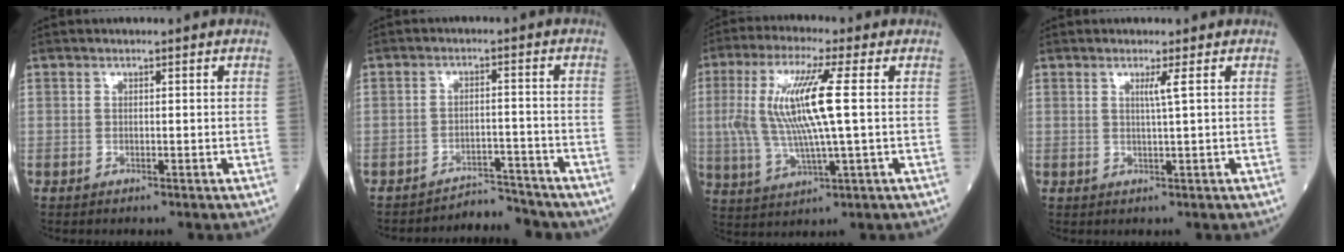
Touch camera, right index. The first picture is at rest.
{"total": 5.5, "force": [-5.3, 1.1, -0.9], "torque": [0.024, 0.020, -0.078]}
{"total": 12.5, "force": [1.5, 0.9, 12.4], "torque": [-0.269, 0.006, 0.027]}
{"total": 1.7, "force": [0.7, -0.7, 1.4], "torque": [-0.022, -0.007, 0.014]}